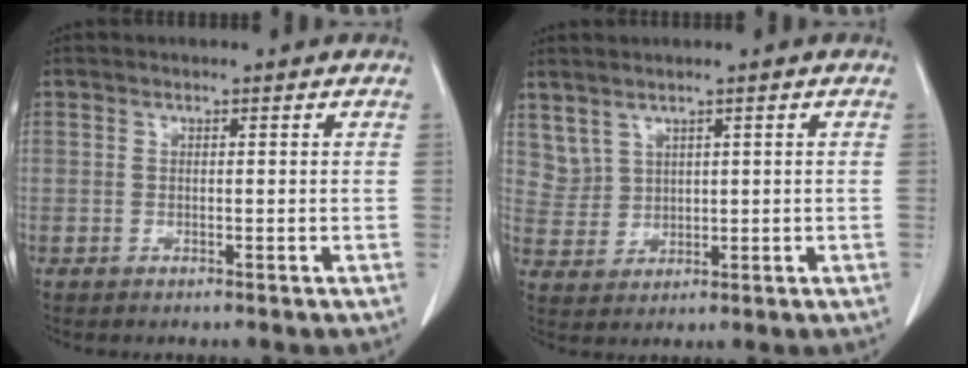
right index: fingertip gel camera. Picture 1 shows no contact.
{"total": 3.6, "force": [2.6, 2.4, 0.7], "torque": [-0.017, 0.005, 0.068]}